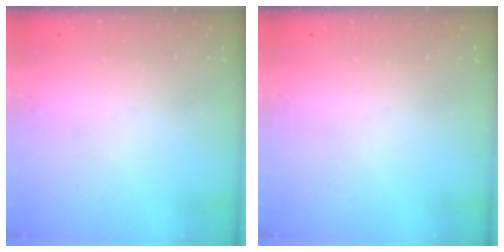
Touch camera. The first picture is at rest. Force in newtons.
{"total": 0.0}